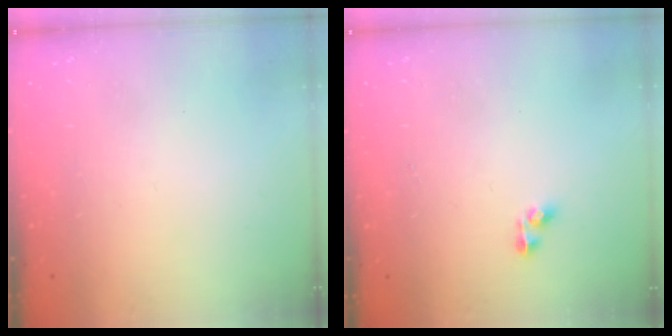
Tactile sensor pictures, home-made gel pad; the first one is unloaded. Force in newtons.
{"total": 2.5, "press": 2.5, "slide": 0.1}